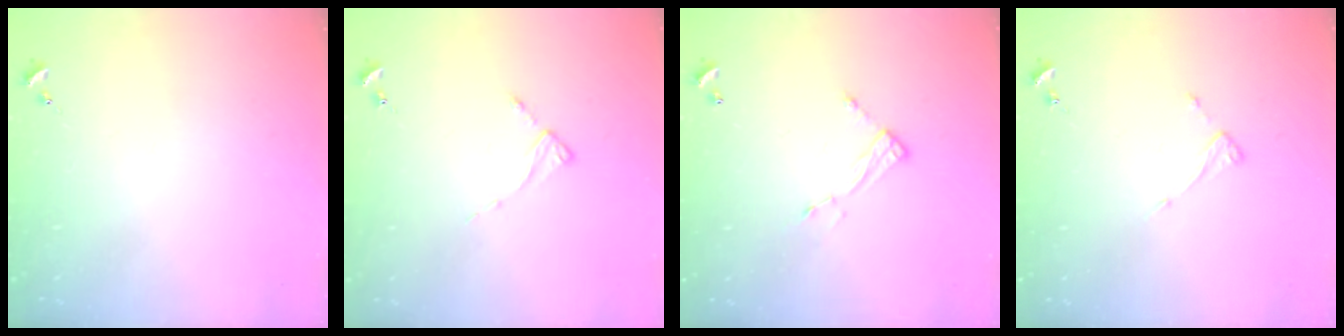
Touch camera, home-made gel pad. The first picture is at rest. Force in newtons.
{"total": 1.9, "press": 1.8, "slide": 0.3}
{"total": 6.6, "press": 6.6, "slide": 0.2}
{"total": 3.6, "press": 3.6, "slide": 0.2}